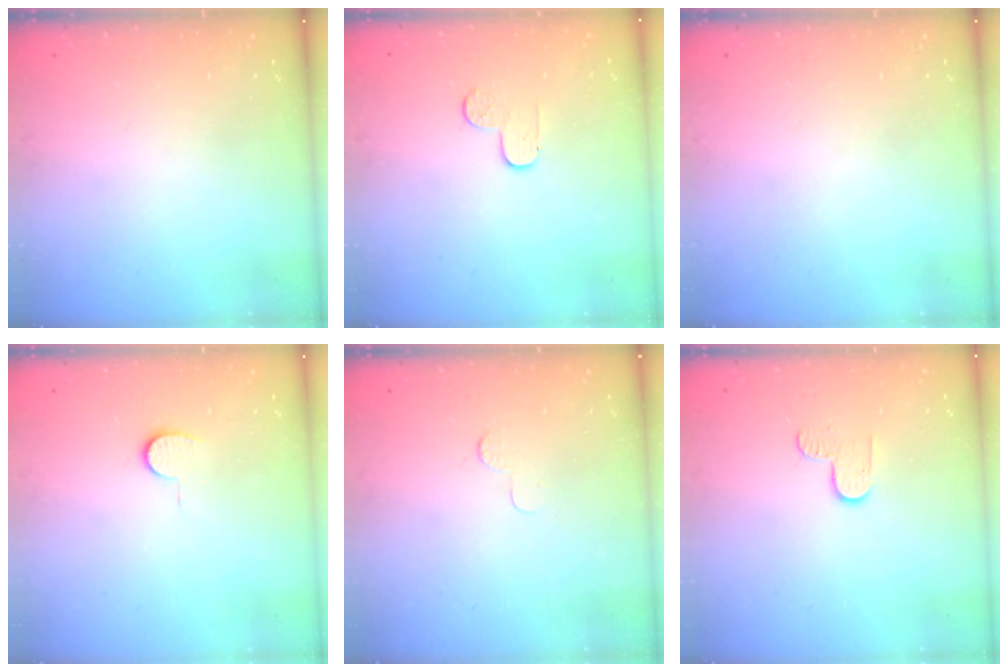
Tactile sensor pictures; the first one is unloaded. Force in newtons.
{"total": 3.7, "press": 3.6, "slide": 0.4}
{"total": 0.0}
{"total": 4.0, "press": 4.0, "slide": 0.4}
{"total": 2.5, "press": 2.5, "slide": 0.2}
{"total": 4.7, "press": 4.7, "slide": 0.4}